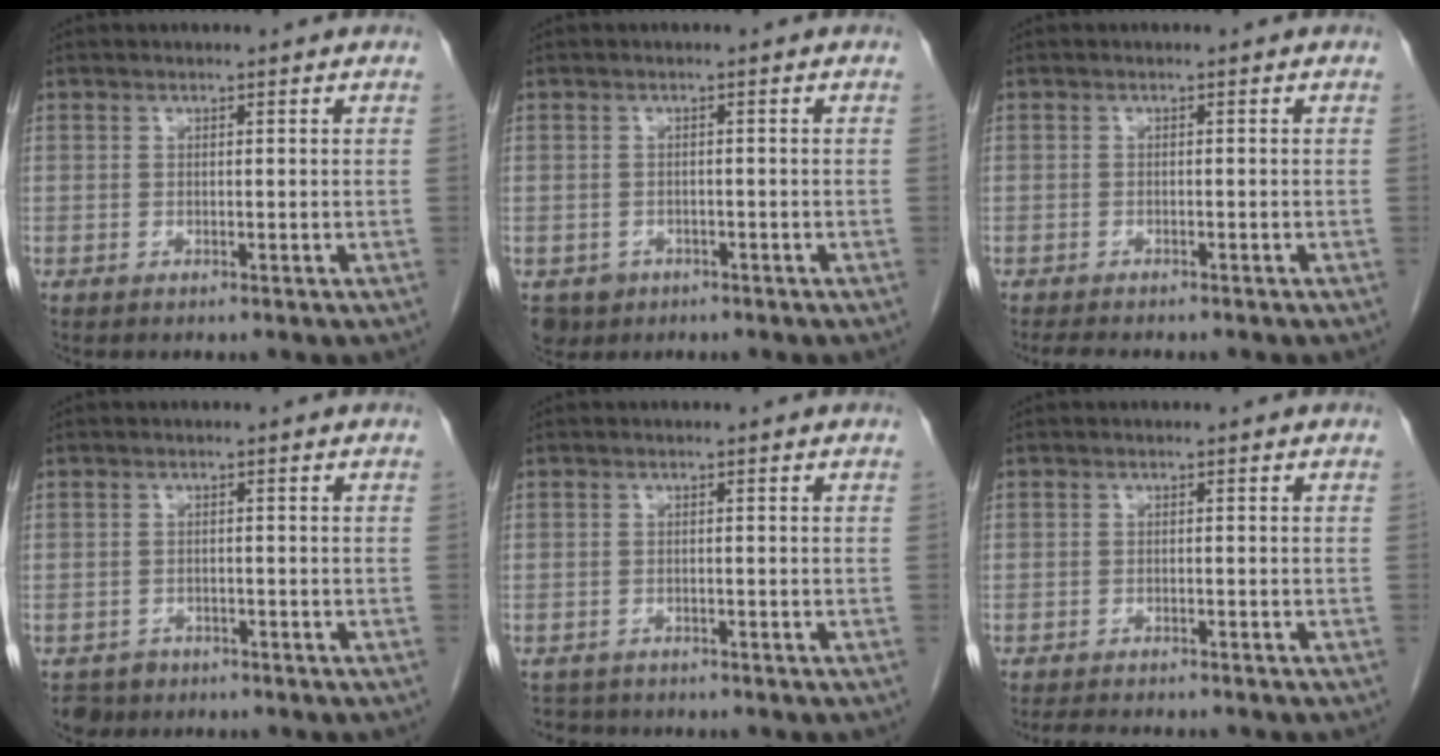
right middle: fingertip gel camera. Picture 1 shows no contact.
{"total": 3.5, "force": [-2.0, 2.9, 0.6], "torque": [-0.009, 0.002, -0.029]}
{"total": 4.8, "force": [-4.1, 1.0, 2.3], "torque": [-0.034, -0.010, -0.055]}
{"total": 2.8, "force": [-2.0, 2.0, -0.1], "torque": [-0.001, 0.004, -0.032]}
{"total": 2.8, "force": [-2.5, 1.2, -0.1], "torque": [-0.001, -0.003, -0.042]}
{"total": 5.7, "force": [-5.1, 0.9, 2.3], "torque": [-0.032, -0.010, -0.075]}